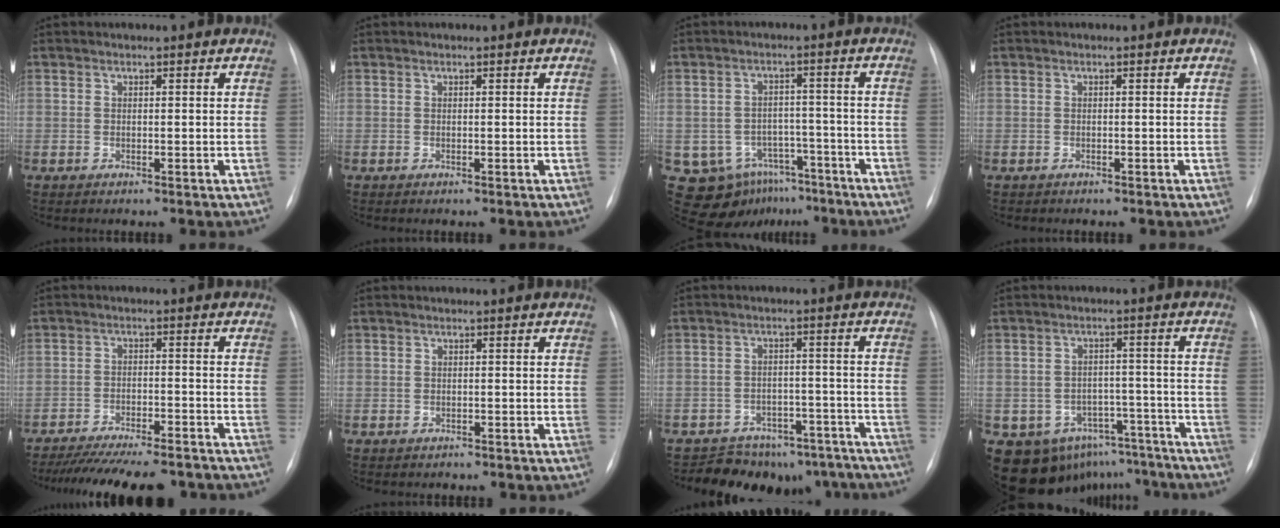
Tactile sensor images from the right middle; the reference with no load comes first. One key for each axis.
{"total": 0.0}
{"total": 9.9, "fx": -5.9, "fy": 7.5, "fz": 2.4, "tx": -0.035, "ty": 0.027, "tz": -0.078}
{"total": 0.5, "fx": -0.4, "fy": 0.3, "fz": 0.0, "tx": -0.010, "ty": 0.001, "tz": -0.009}
{"total": 16.3, "fx": -14.6, "fy": 2.9, "fz": 6.6, "tx": -0.119, "ty": -0.013, "tz": -0.203}
{"total": 1.2, "fx": -0.7, "fy": 0.9, "fz": -0.1, "tx": -0.009, "ty": 0.004, "tz": -0.011}
{"total": 14.0, "fx": -12.2, "fy": 6.7, "fz": 1.9, "tx": -0.003, "ty": 0.036, "tz": -0.143}
{"total": 12.7, "fx": -9.6, "fy": 8.1, "fz": 2.1, "tx": -0.023, "ty": 0.048, "tz": -0.115}